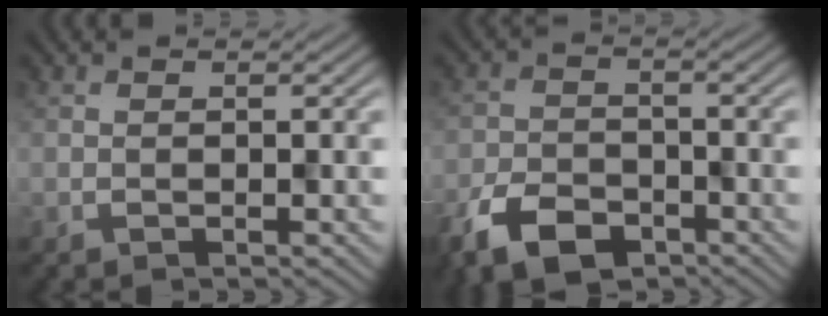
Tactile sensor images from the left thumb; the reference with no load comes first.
{"total": 7.0, "force": [-4.9, 3.9, 3.2], "torque": [-0.060, -0.012, -0.096]}